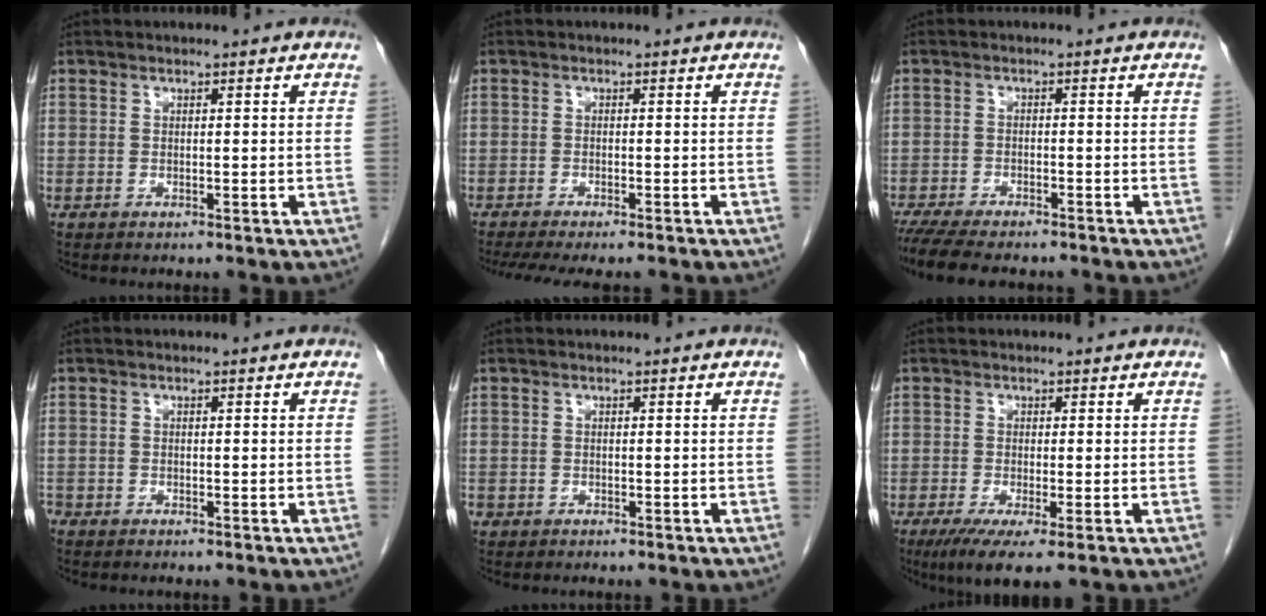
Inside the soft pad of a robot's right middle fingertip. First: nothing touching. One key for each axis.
{"total": 9.4, "fx": -8.0, "fy": 1.8, "fz": 4.7, "tx": -0.065, "ty": -0.012, "tz": -0.113}
{"total": 11.5, "fx": -9.8, "fy": 2.7, "fz": 5.4, "tx": -0.090, "ty": -0.012, "tz": -0.145}
{"total": 1.2, "fx": -1.0, "fy": 0.6, "fz": 0.2, "tx": -0.008, "ty": 0.000, "tz": -0.018}
{"total": 1.0, "fx": -0.6, "fy": 0.8, "fz": 0.2, "tx": -0.010, "ty": 0.002, "tz": -0.009}
{"total": 5.4, "fx": -2.7, "fy": 0.7, "fz": 4.6, "tx": -0.075, "ty": -0.016, "tz": -0.044}